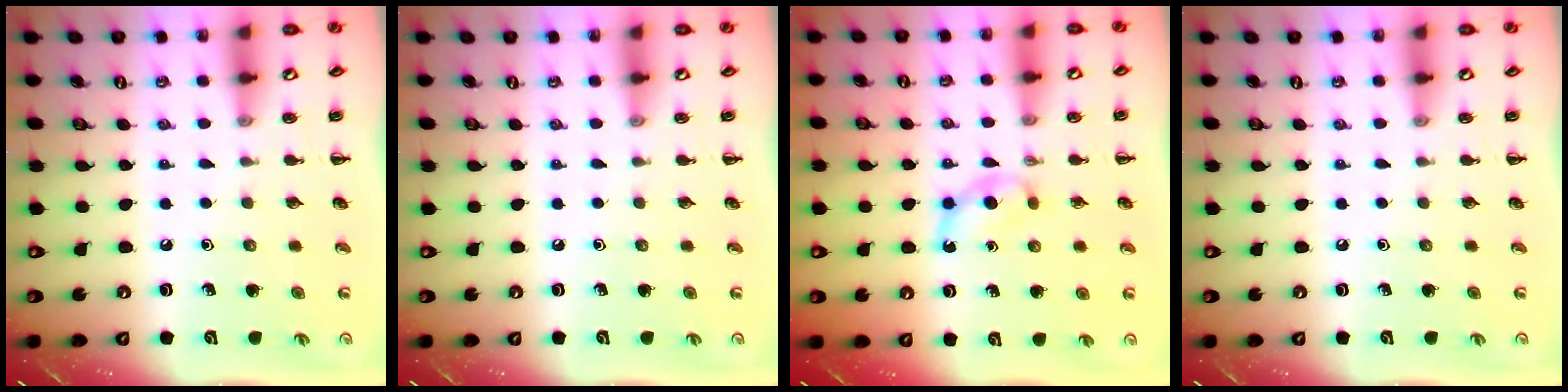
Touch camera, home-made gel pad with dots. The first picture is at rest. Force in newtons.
{"total": 0.0}
{"total": 4.8, "press": 4.3, "slide": 1.9}
{"total": 0.0}